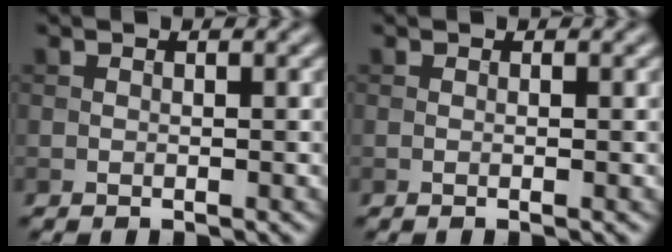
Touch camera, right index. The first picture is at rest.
{"total": 0.6, "force": [-0.1, 0.1, 0.6], "torque": [-0.008, -0.003, -0.003]}